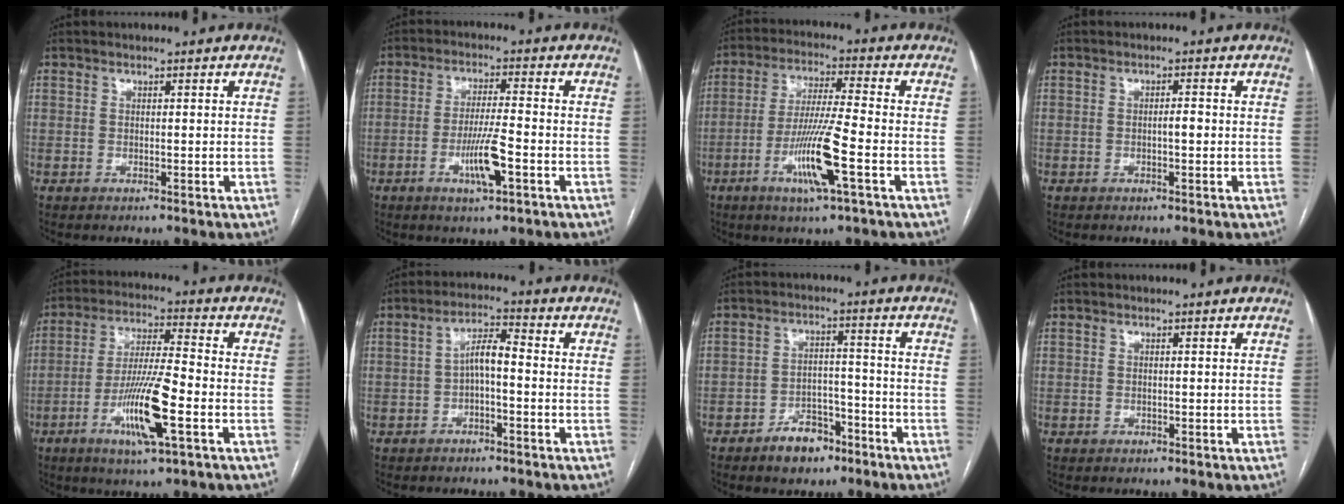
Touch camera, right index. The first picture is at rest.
{"total": 6.7, "force": [-2.7, 0.5, 6.2], "torque": [-0.117, -0.008, -0.049]}
{"total": 10.7, "force": [-4.0, -0.2, 9.9], "torque": [-0.194, -0.013, -0.077]}
{"total": 1.3, "force": [-0.3, 0.3, 1.2], "torque": [-0.019, 0.002, -0.006]}
{"total": 12.0, "force": [-4.4, 0.9, 11.1], "torque": [-0.214, -0.011, -0.081]}
{"total": 5.0, "force": [-0.8, 1.8, 4.6], "torque": [-0.083, 0.023, -0.016]}
{"total": 6.4, "force": [-4.4, 3.6, 2.9], "torque": [-0.049, 0.015, -0.067]}
{"total": 0.0}